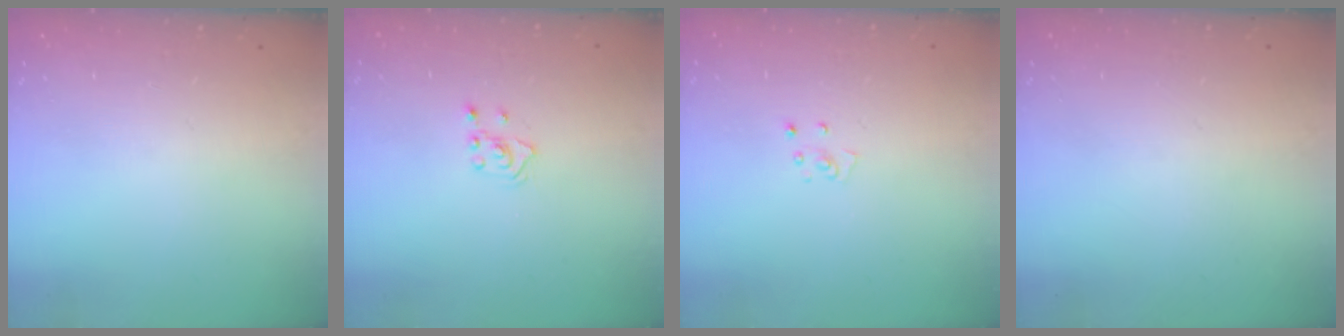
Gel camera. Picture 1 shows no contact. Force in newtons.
{"total": 2.4, "press": 2.2, "slide": 0.8}
{"total": 3.3, "press": 3.3, "slide": 0.3}
{"total": 0.0}